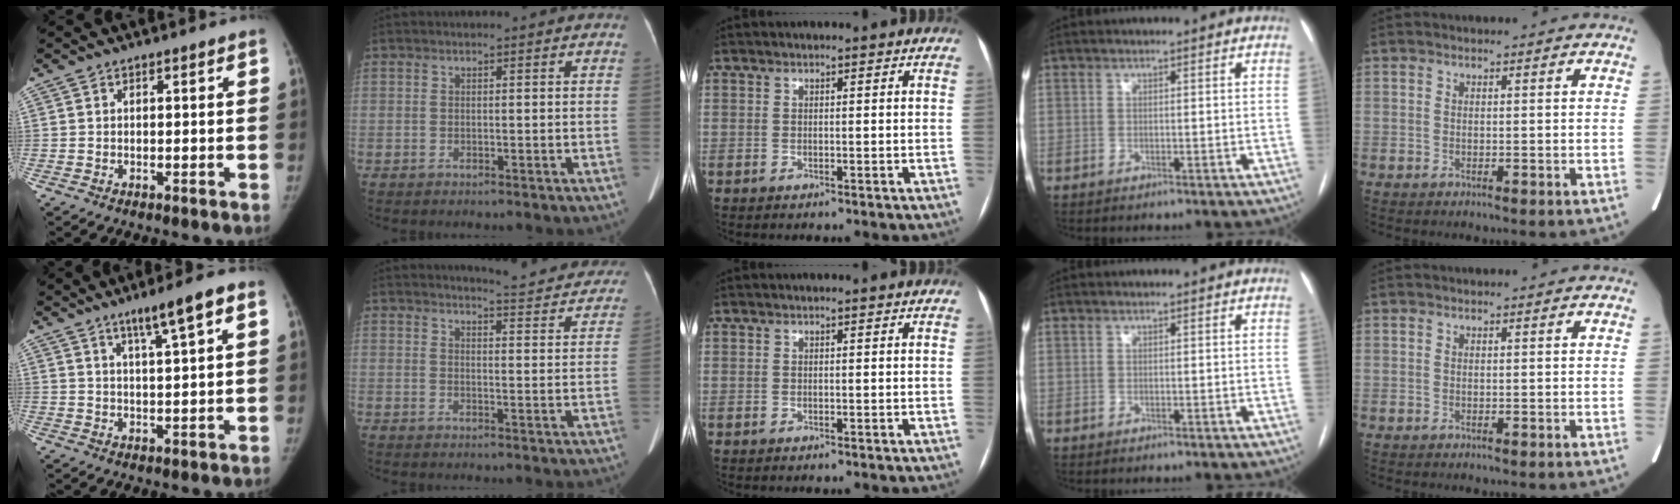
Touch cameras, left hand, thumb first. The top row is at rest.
{"thumb": {"total": 7.2, "force": [3.9, 0.4, 6.0], "torque": [-0.099, -0.011, 0.066]}, "index": {"total": 11.0, "force": [10.8, 1.3, 1.8], "torque": [-0.010, -0.031, 0.109]}}